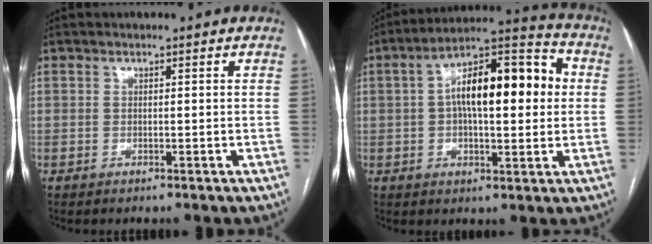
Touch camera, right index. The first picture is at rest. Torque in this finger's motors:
{"motor_torque": [1.74, 0.40, 0.51, 0.18]}